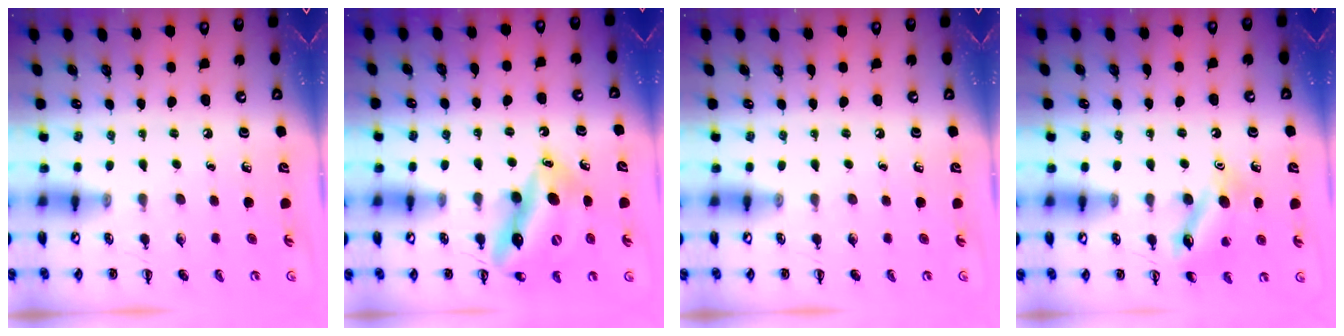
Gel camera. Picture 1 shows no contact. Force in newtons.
{"total": 15.9, "press": 15.2, "slide": 4.7}
{"total": 0.0}
{"total": 12.7, "press": 12.6, "slide": 1.1}